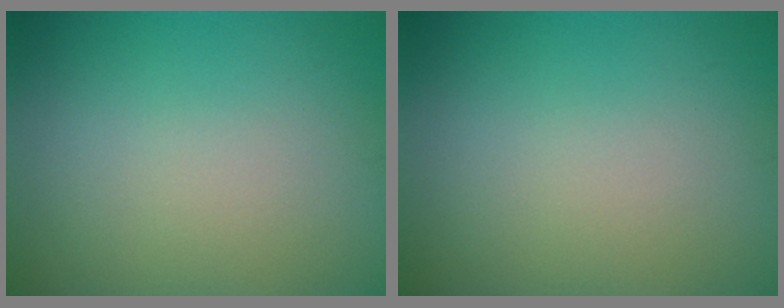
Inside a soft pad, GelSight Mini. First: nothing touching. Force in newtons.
{"total": 0.0}